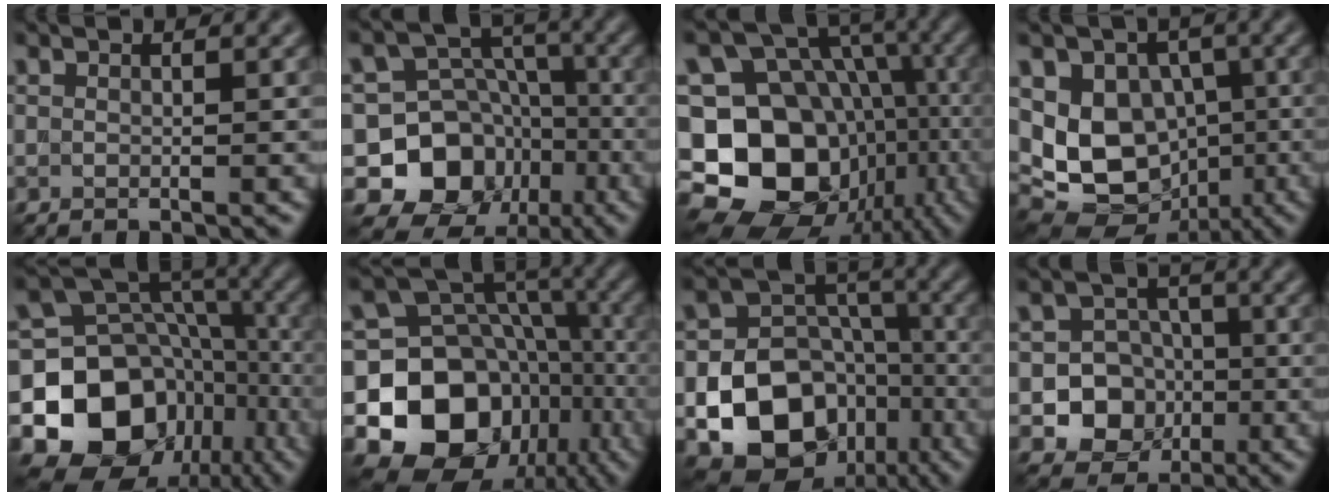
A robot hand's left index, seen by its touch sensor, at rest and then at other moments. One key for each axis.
{"total": 10.7, "fx": -4.3, "fy": 9.0, "fz": 3.8, "tx": -0.070, "ty": 0.017, "tz": -0.102}
{"total": 20.7, "fx": -5.9, "fy": 17.0, "fz": 10.2, "tx": -0.179, "ty": -0.009, "tz": -0.093}
{"total": 12.2, "fx": -0.9, "fy": 9.7, "fz": 7.3, "tx": -0.115, "ty": 0.002, "tz": -0.031}
{"total": 14.8, "fx": -5.0, "fy": 11.9, "fz": 7.3, "tx": -0.140, "ty": 0.002, "tz": -0.092}
{"total": 15.4, "fx": -4.9, "fy": 12.4, "fz": 7.9, "tx": -0.143, "ty": -0.001, "tz": -0.087}
{"total": 15.3, "fx": -6.5, "fy": 12.2, "fz": 6.5, "tx": -0.105, "ty": -0.028, "tz": -0.123}
{"total": 8.9, "fx": -2.4, "fy": 8.2, "fz": 2.7, "tx": -0.024, "ty": -0.006, "tz": -0.064}